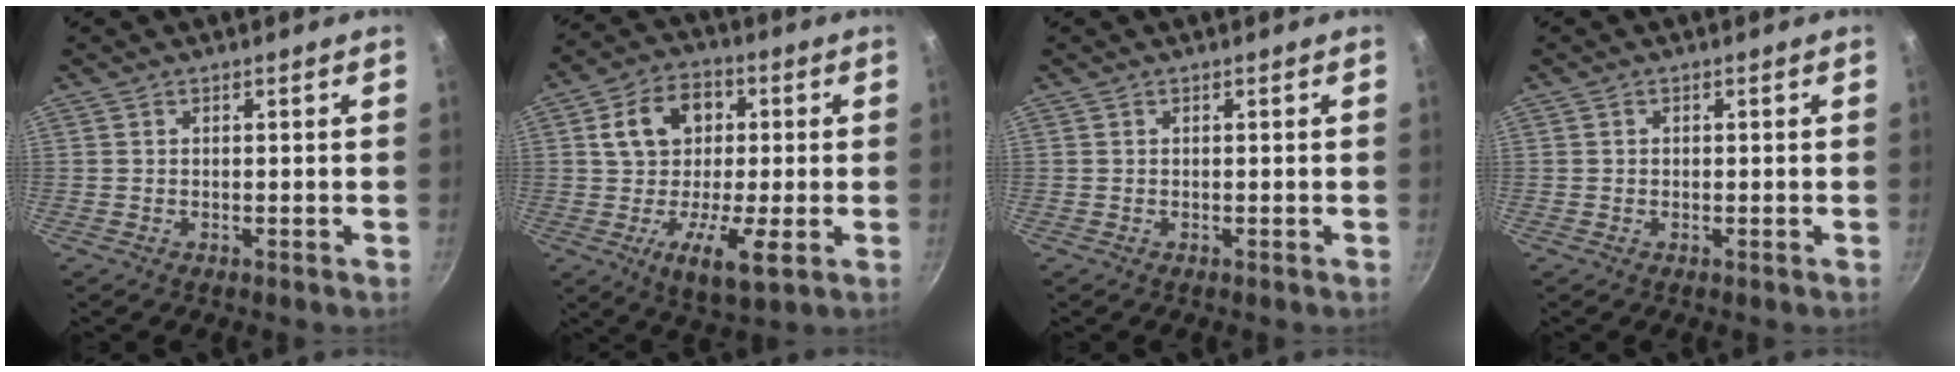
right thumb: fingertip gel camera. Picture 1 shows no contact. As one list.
[{"total": 14.2, "force": [-0.6, 8.7, 11.3], "torque": [-0.162, 0.018, -0.021]}, {"total": 0.0}, {"total": 0.7, "force": [0.1, 0.6, 0.2], "torque": [-0.001, 0.004, 0.000]}]